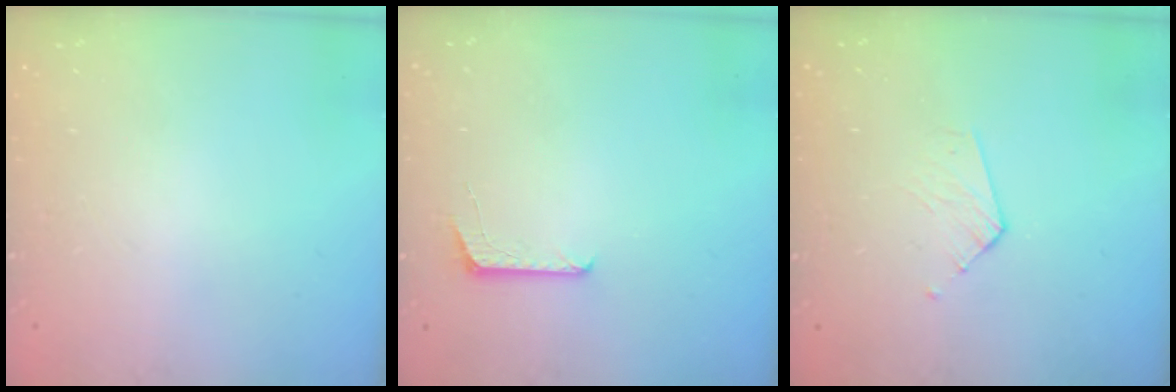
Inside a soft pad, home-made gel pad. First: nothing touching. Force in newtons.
{"total": 6.1, "press": 6.1, "slide": 0.6}
{"total": 3.3, "press": 3.3, "slide": 0.3}